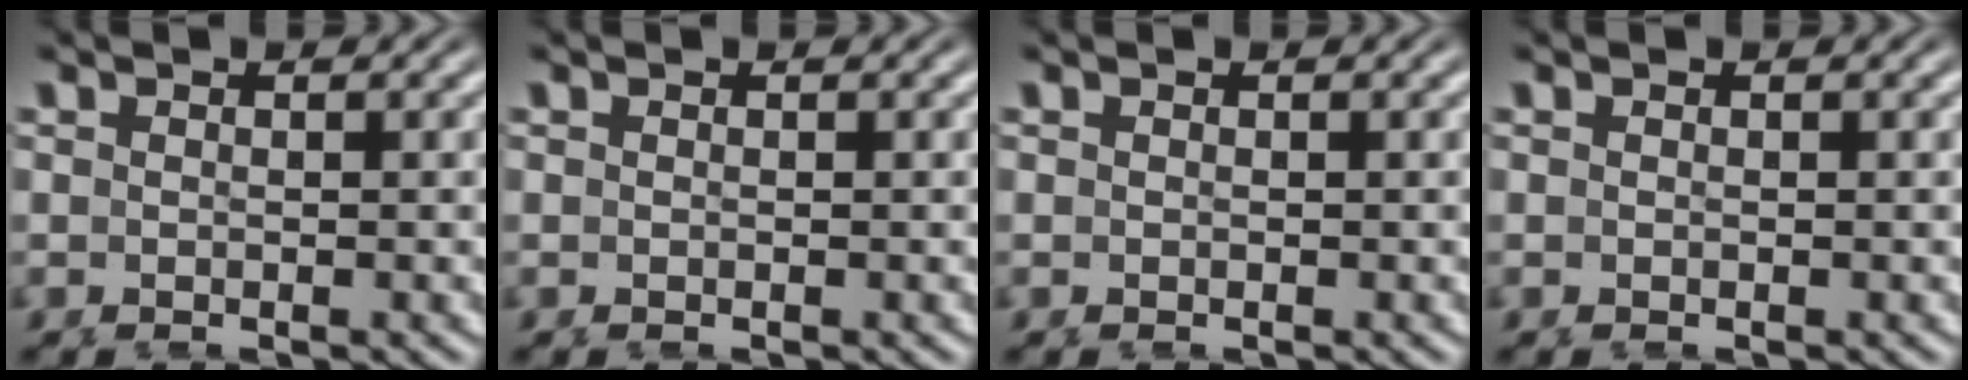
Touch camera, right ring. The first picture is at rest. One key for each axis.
{"total": 0.0}
{"total": 0.0}
{"total": 0.0}